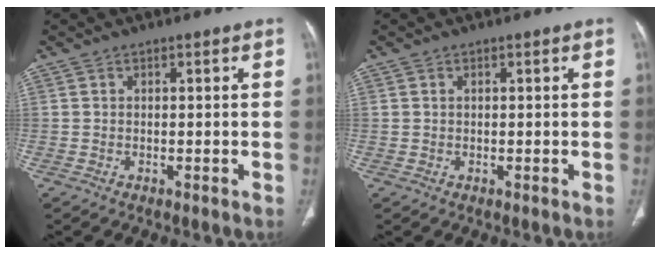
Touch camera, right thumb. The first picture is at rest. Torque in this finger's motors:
{"motor_torque": [-0.32, -0.39, -0.47, 0.27, -0.07]}